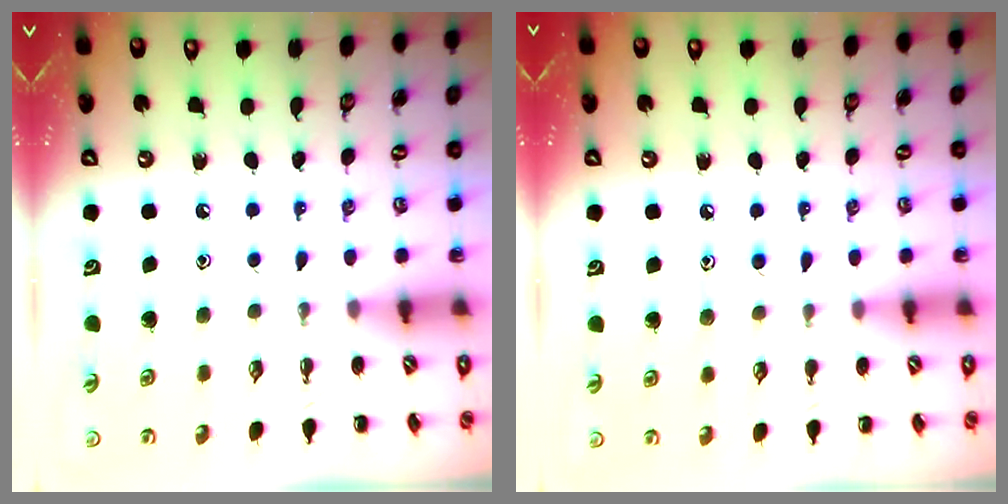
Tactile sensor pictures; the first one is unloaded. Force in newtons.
{"total": 7.6, "press": 7.1, "slide": 2.6}